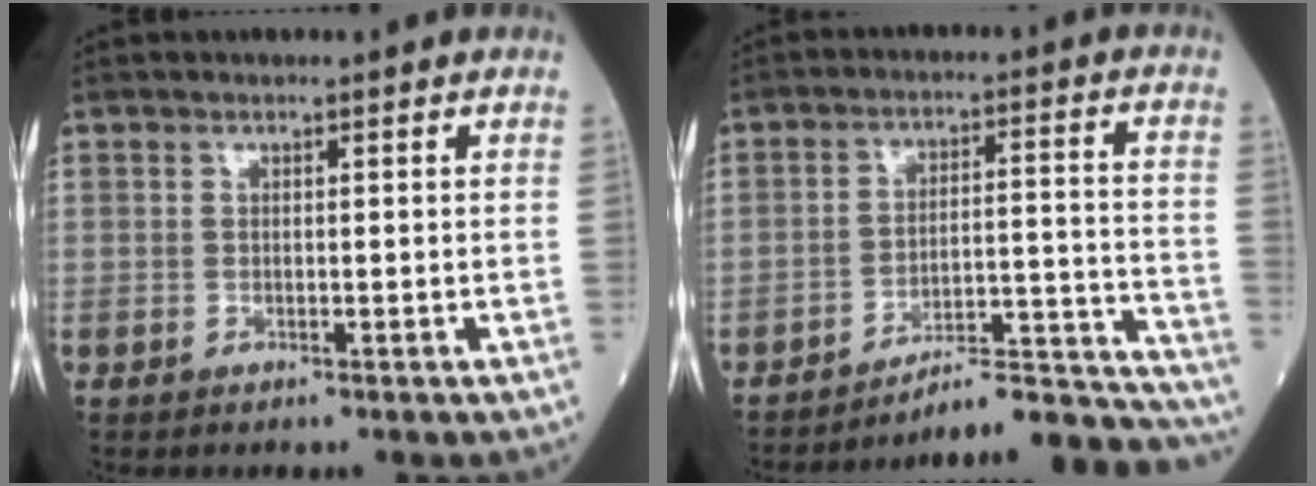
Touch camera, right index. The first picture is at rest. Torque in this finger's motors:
{"motor_torque": [-0.34, -0.57, -0.01, 0.04]}